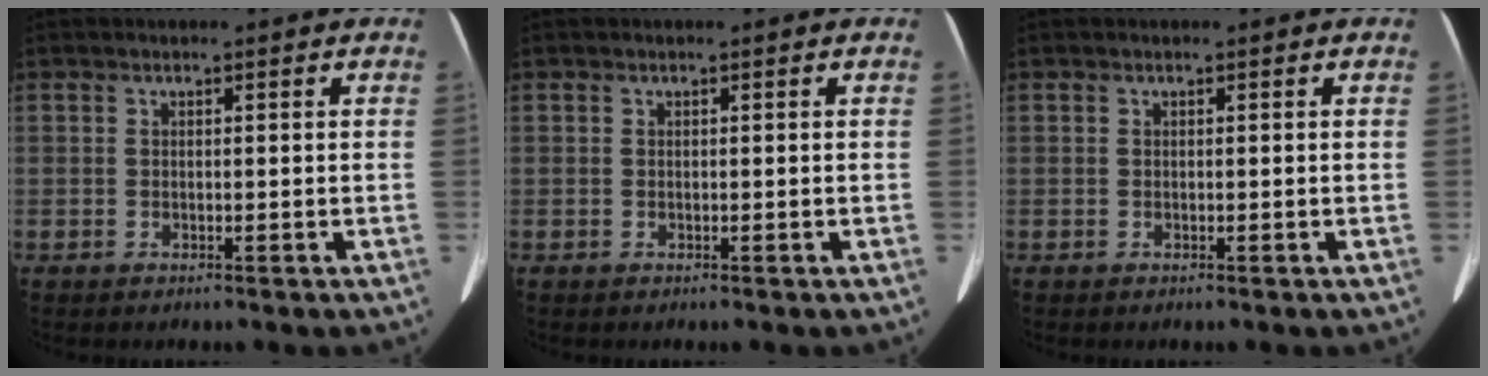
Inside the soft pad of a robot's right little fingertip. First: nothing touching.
{"total": 0.0}
{"total": 0.0}